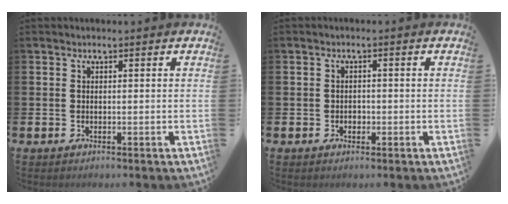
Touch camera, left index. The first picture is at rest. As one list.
[{"total": 1.1, "force": [-0.3, 1.0, 0.4], "torque": [0.000, 0.002, -0.009]}]